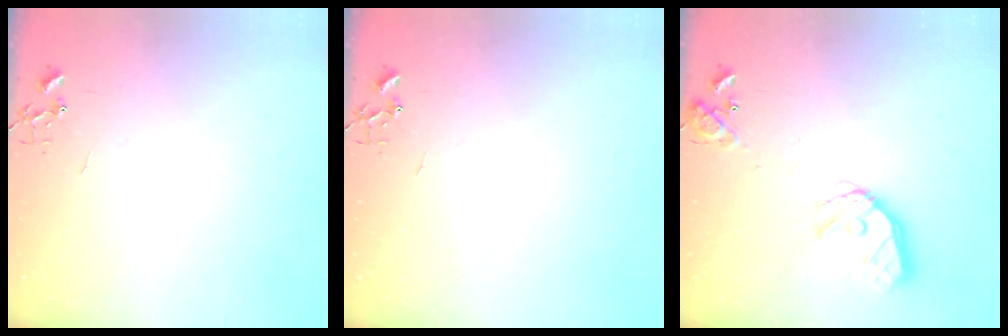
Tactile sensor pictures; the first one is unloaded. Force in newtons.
{"total": 0.0}
{"total": 15.4, "press": 15.3, "slide": 2.1}